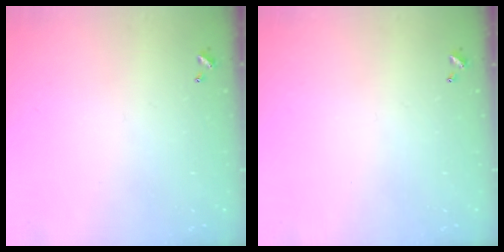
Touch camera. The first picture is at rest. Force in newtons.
{"total": 0.0}